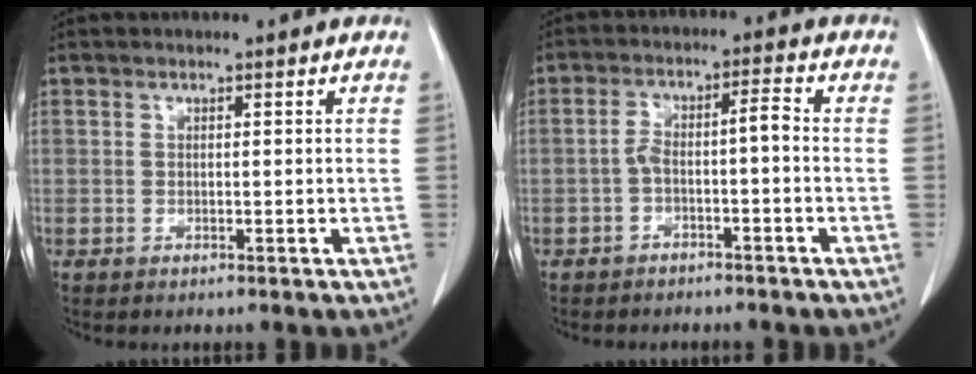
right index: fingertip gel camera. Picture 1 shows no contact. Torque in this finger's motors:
{"motor_torque": [0.55, -0.37, 0.32, 0.08]}